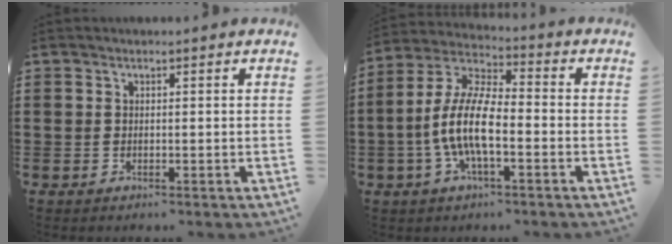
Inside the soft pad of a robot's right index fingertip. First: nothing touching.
{"total": 10.1, "force": [-2.9, 3.4, 9.0], "torque": [-0.216, -0.012, -0.062]}